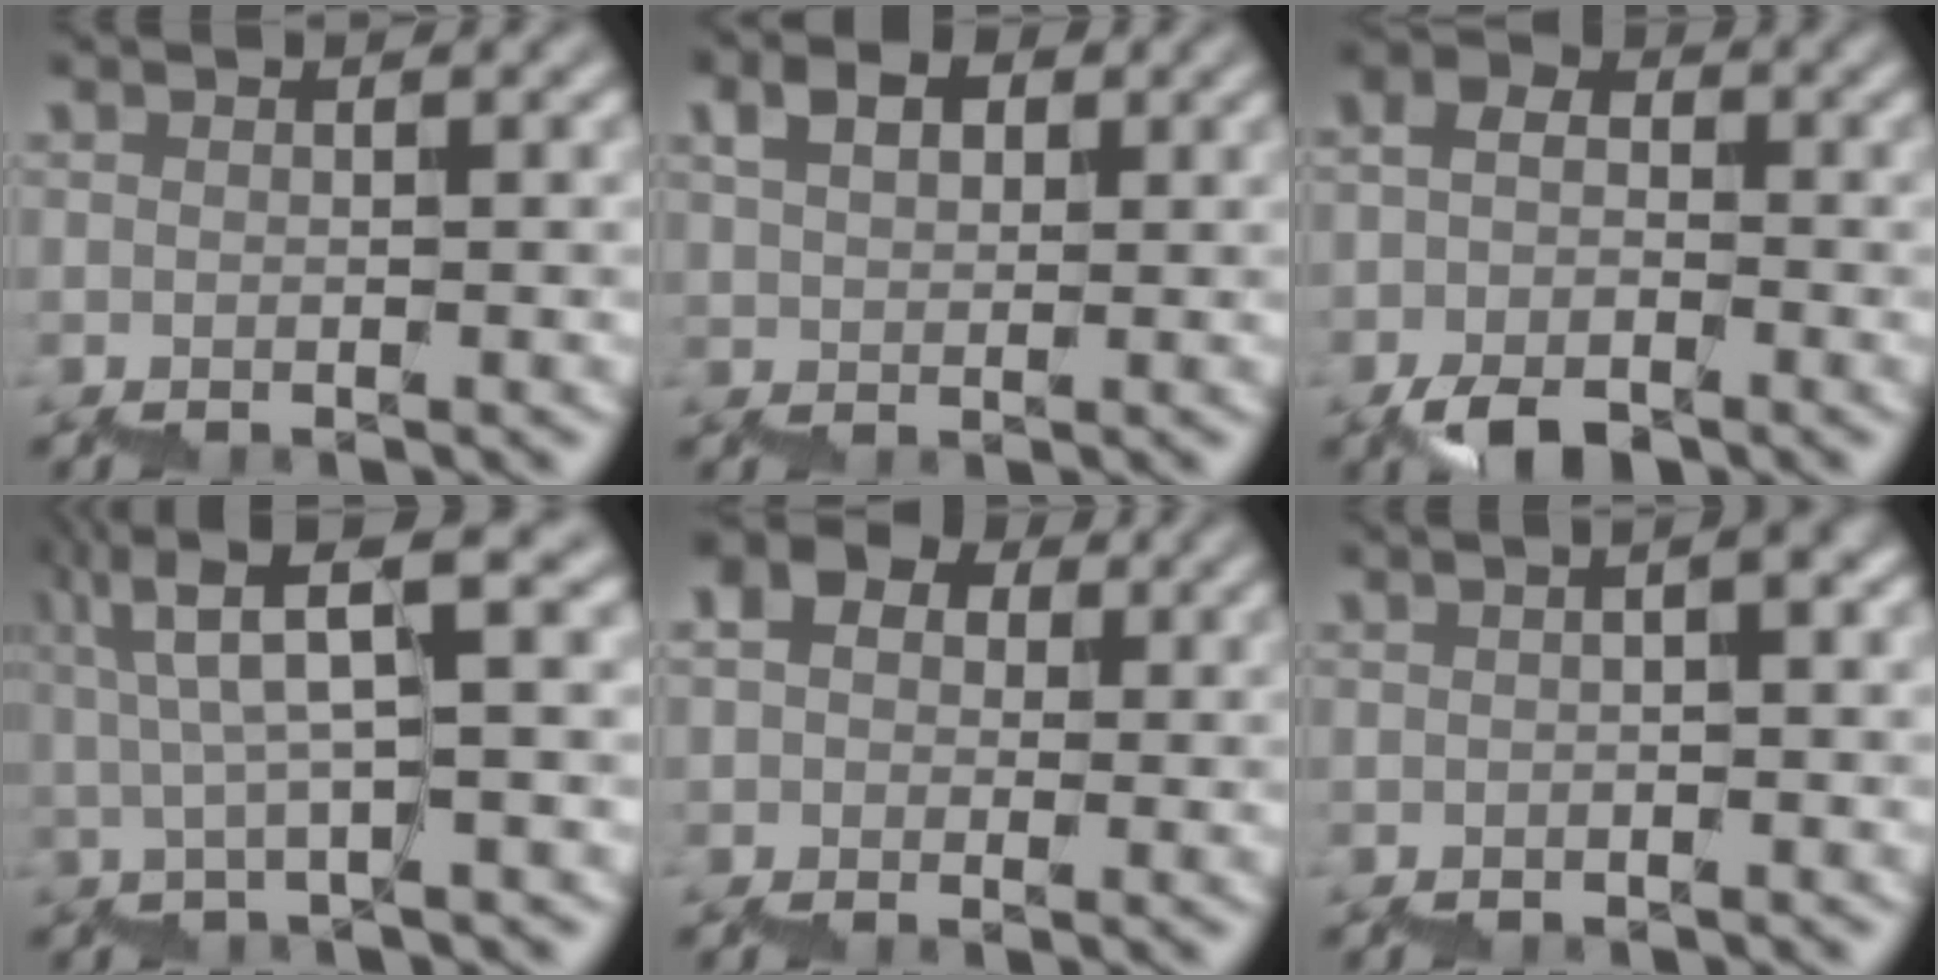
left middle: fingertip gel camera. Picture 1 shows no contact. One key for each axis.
{"total": 2.9, "fx": 2.0, "fy": 1.6, "fz": 1.5, "tx": -0.026, "ty": 0.012, "tz": 0.037}
{"total": 4.1, "fx": -1.7, "fy": 2.9, "fz": 2.3, "tx": -0.056, "ty": 0.012, "tz": -0.036}
{"total": 7.4, "fx": 3.5, "fy": 1.1, "fz": 6.4, "tx": -0.090, "ty": 0.022, "tz": 0.061}
{"total": 3.8, "fx": 0.5, "fy": 3.0, "fz": 2.2, "tx": -0.030, "ty": 0.014, "tz": 0.012}
{"total": 2.0, "fx": -0.8, "fy": 0.4, "fz": 1.8, "tx": -0.028, "ty": 0.007, "tz": -0.010}